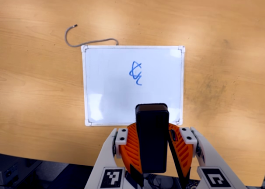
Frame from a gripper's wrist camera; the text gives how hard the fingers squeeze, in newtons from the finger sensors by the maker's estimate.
{"total": 9.2, "left": 9.1, "right": 9.2}